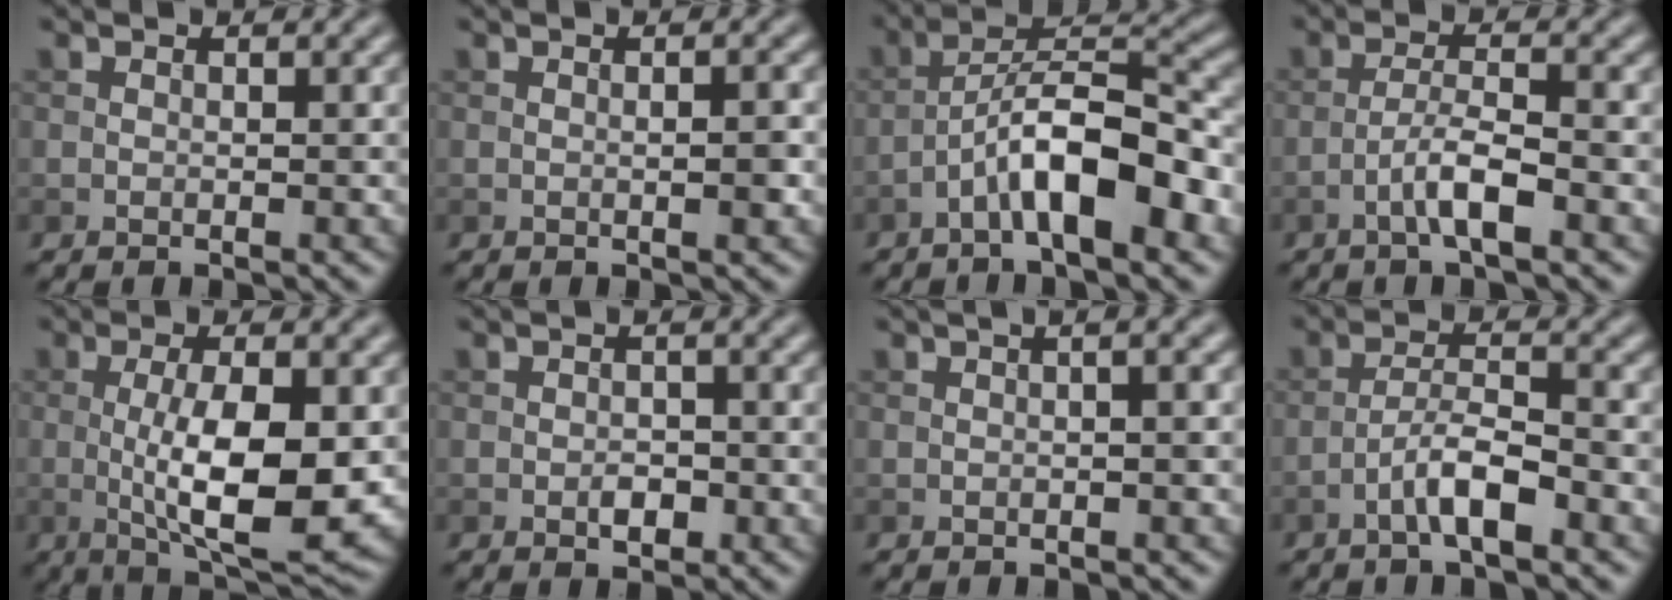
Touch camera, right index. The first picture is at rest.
{"total": 1.6, "force": [-0.1, 0.2, 1.6], "torque": [-0.027, 0.001, 0.000]}
{"total": 7.9, "force": [-3.6, 2.2, 6.8], "torque": [-0.113, 0.025, -0.062]}
{"total": 3.3, "force": [-1.7, 0.5, 2.8], "torque": [-0.053, 0.011, -0.037]}
{"total": 9.1, "force": [-0.6, 2.6, 8.7], "torque": [-0.143, -0.010, -0.005]}
{"total": 1.8, "force": [-0.6, 1.0, 1.4], "torque": [-0.022, 0.001, -0.013]}
{"total": 3.6, "force": [1.1, 1.5, 3.1], "torque": [-0.021, 0.013, -0.006]}
{"total": 3.8, "force": [-2.1, 0.8, 3.0], "torque": [-0.056, 0.014, -0.044]}